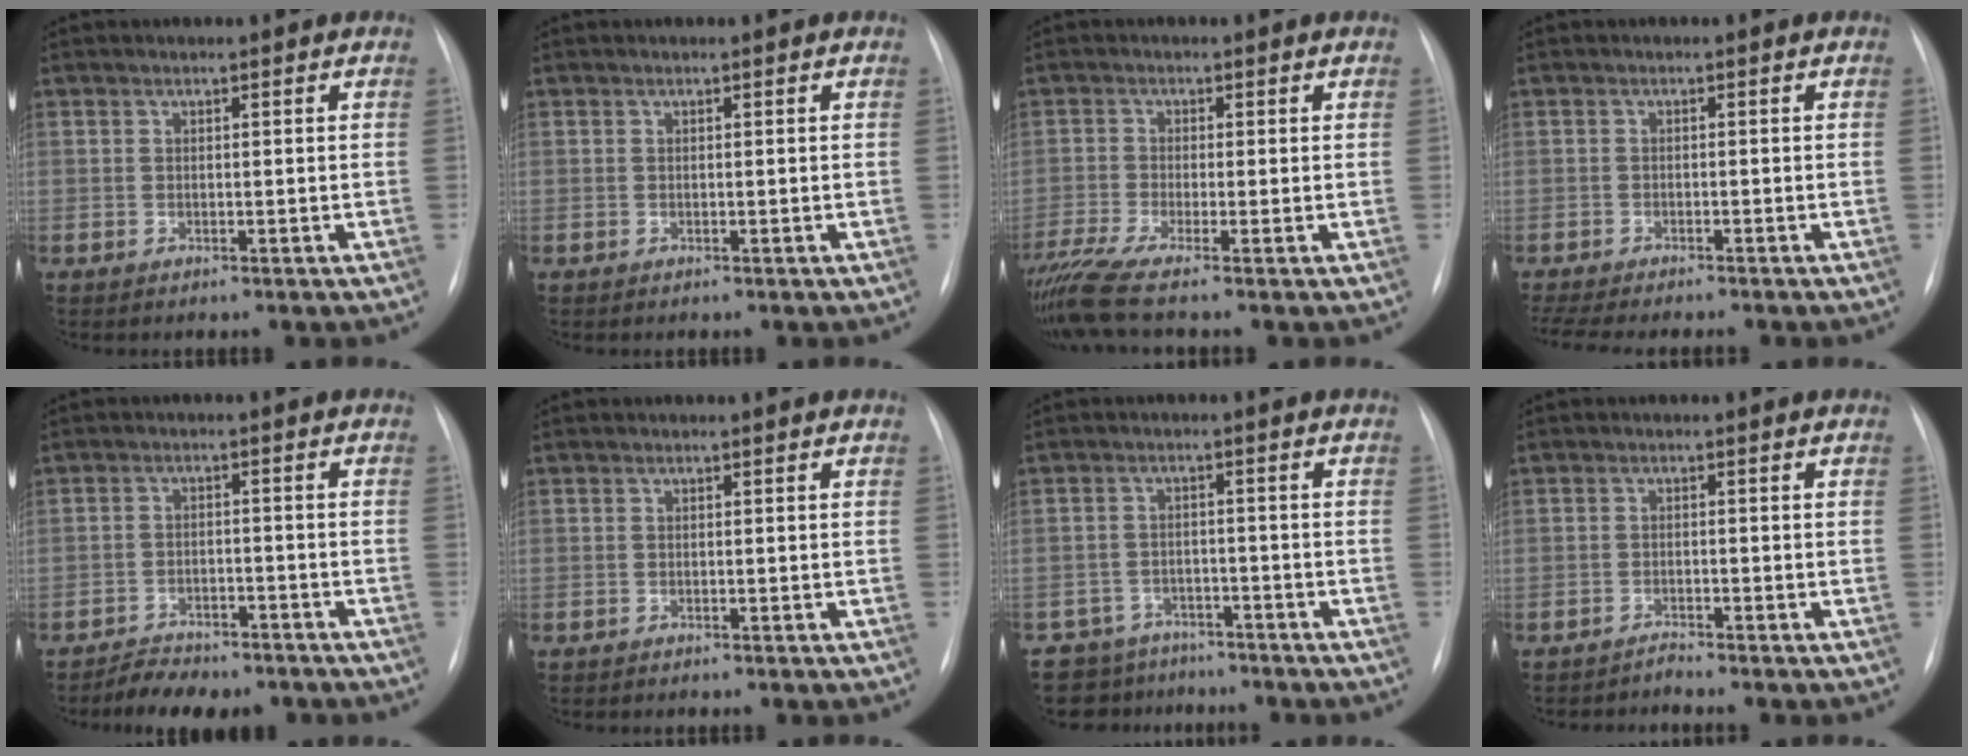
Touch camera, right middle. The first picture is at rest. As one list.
[{"total": 0.0}, {"total": 6.4, "force": [-4.9, -0.9, 4.0], "torque": [-0.081, -0.019, -0.091]}, {"total": 10.0, "force": [-8.6, 1.4, 4.9], "torque": [-0.070, -0.007, -0.124]}, {"total": 7.3, "force": [-6.3, 2.8, 2.4], "torque": [-0.037, 0.003, -0.089]}, {"total": 0.0}, {"total": 7.2, "force": [-6.1, 3.8, -0.3], "torque": [0.010, 0.021, -0.083]}, {"total": 1.1, "force": [-1.0, -0.4, -0.4], "torque": [0.011, -0.006, -0.013]}]